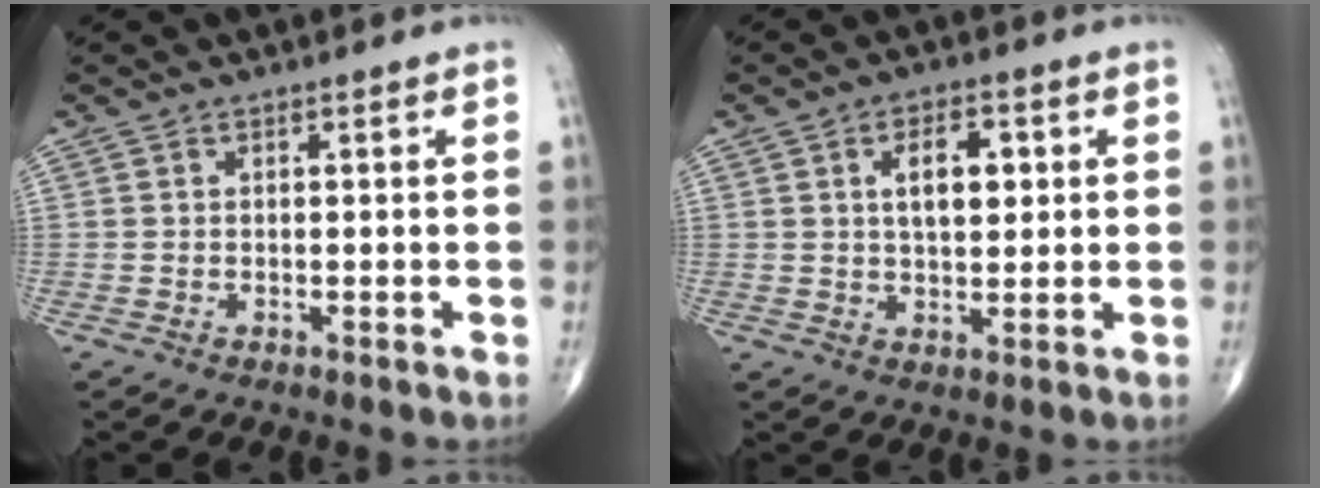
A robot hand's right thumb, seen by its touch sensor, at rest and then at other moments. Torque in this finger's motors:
{"motor_torque": [-0.22, 0.19, 0.52, 0.47, 0.18]}